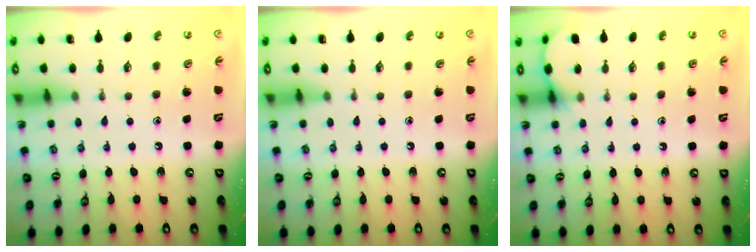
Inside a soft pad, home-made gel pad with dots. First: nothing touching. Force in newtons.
{"total": 0.0}
{"total": 4.2, "press": 4.2, "slide": 0.4}